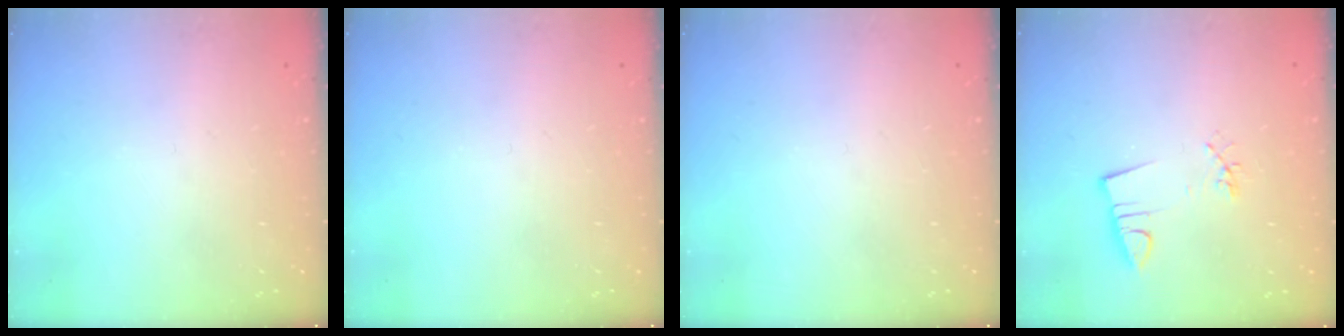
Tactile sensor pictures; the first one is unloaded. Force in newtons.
{"total": 0.0}
{"total": 0.0}
{"total": 3.0, "press": 1.4, "slide": 2.6}